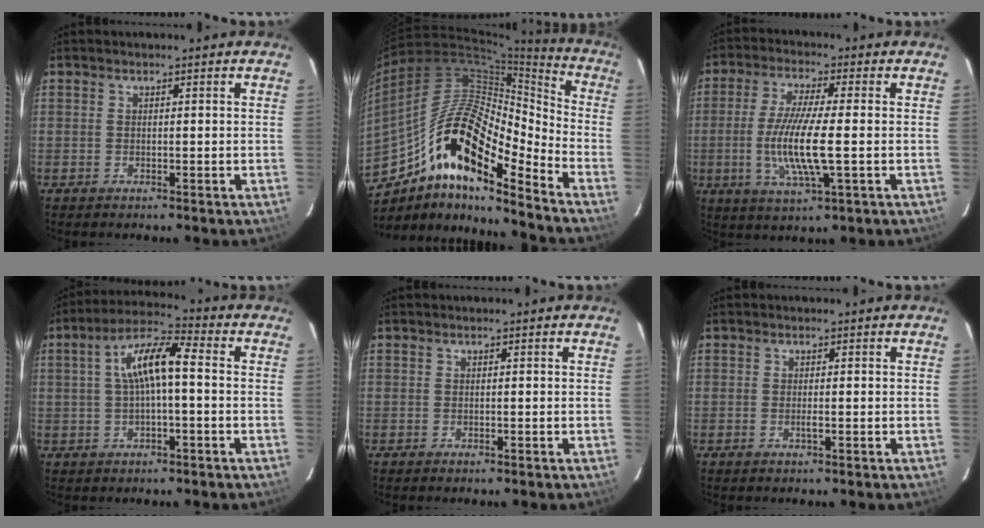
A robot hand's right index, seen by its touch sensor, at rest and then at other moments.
{"total": 20.2, "force": [-11.7, 5.5, 15.5], "torque": [-0.264, -0.011, -0.227]}
{"total": 11.1, "force": [-1.7, 1.4, 10.9], "torque": [-0.214, -0.010, -0.035]}
{"total": 9.5, "force": [-0.4, -1.8, 9.3], "torque": [-0.176, 0.009, 0.002]}
{"total": 0.0}
{"total": 0.8, "force": [-0.2, 0.0, 0.8], "torque": [-0.014, -0.002, -0.004]}